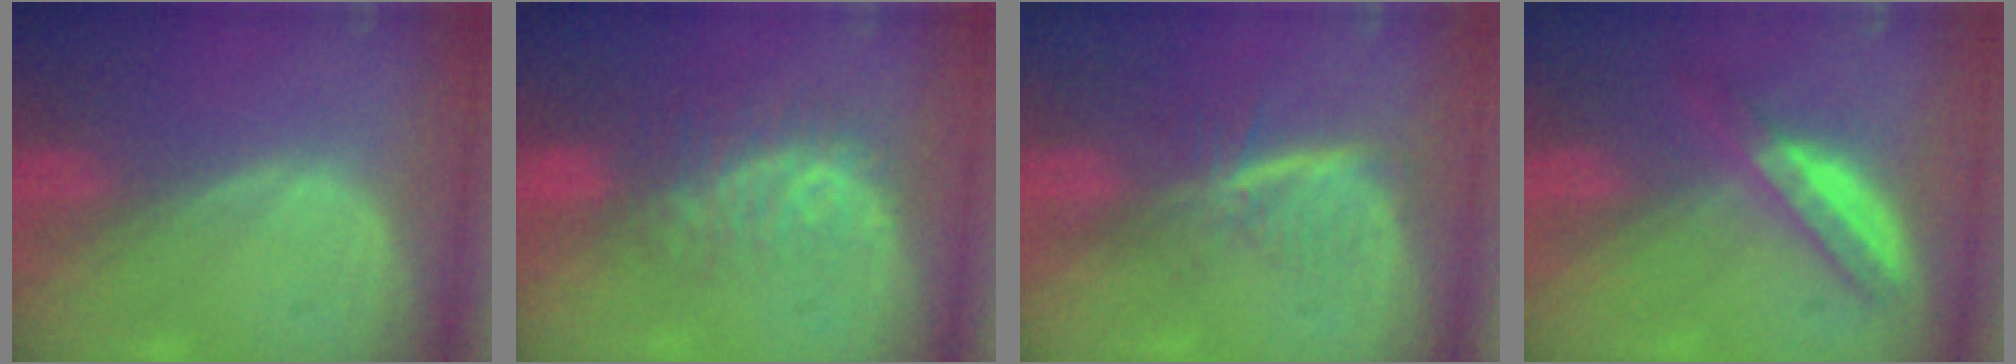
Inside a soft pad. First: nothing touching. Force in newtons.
{"total": 8.2, "press": 7.0, "slide": 4.3}
{"total": 5.9, "press": 5.1, "slide": 3.0}
{"total": 5.1, "press": 4.8, "slide": 1.7}